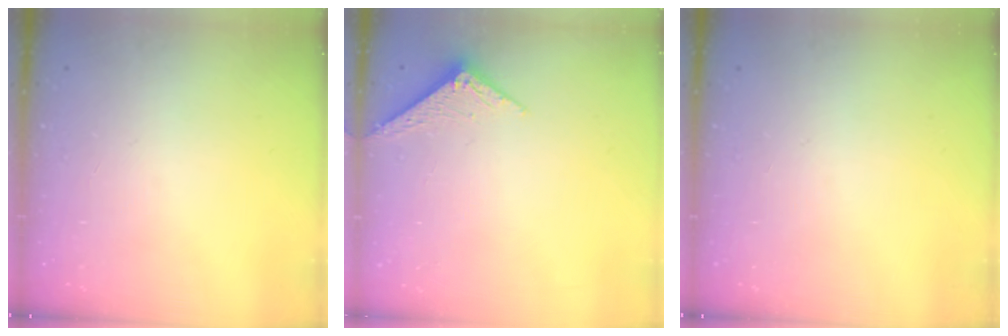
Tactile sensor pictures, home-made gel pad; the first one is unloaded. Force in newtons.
{"total": 3.7, "press": 3.7, "slide": 0.3}
{"total": 0.0}